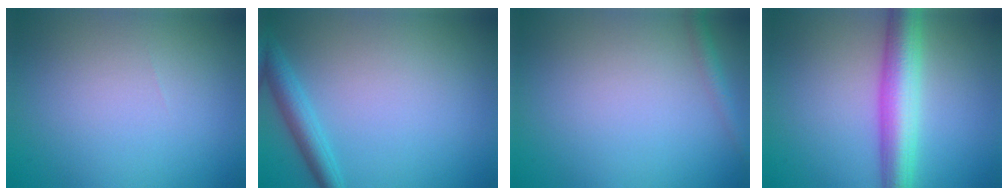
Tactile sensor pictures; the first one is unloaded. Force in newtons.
{"total": 2.7, "press": 2.7, "slide": 0.1}
{"total": 1.4, "press": 1.4, "slide": 0.1}
{"total": 6.5, "press": 6.5, "slide": 0.2}